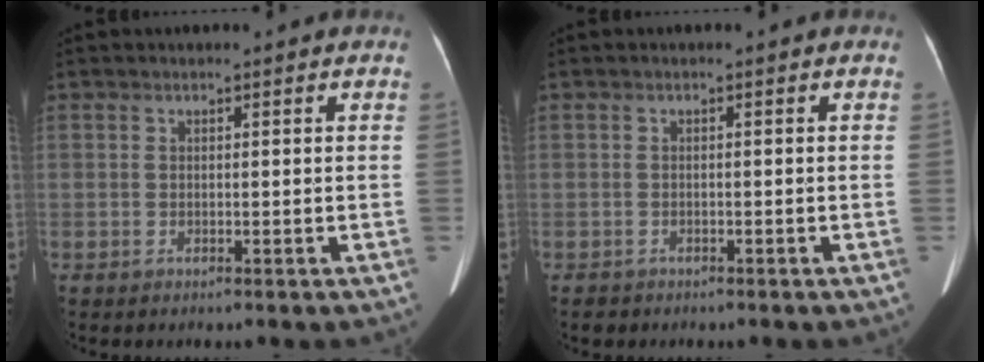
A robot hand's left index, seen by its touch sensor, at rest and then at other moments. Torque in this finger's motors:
{"motor_torque": [-0.10, -0.08, -0.01, 0.01]}